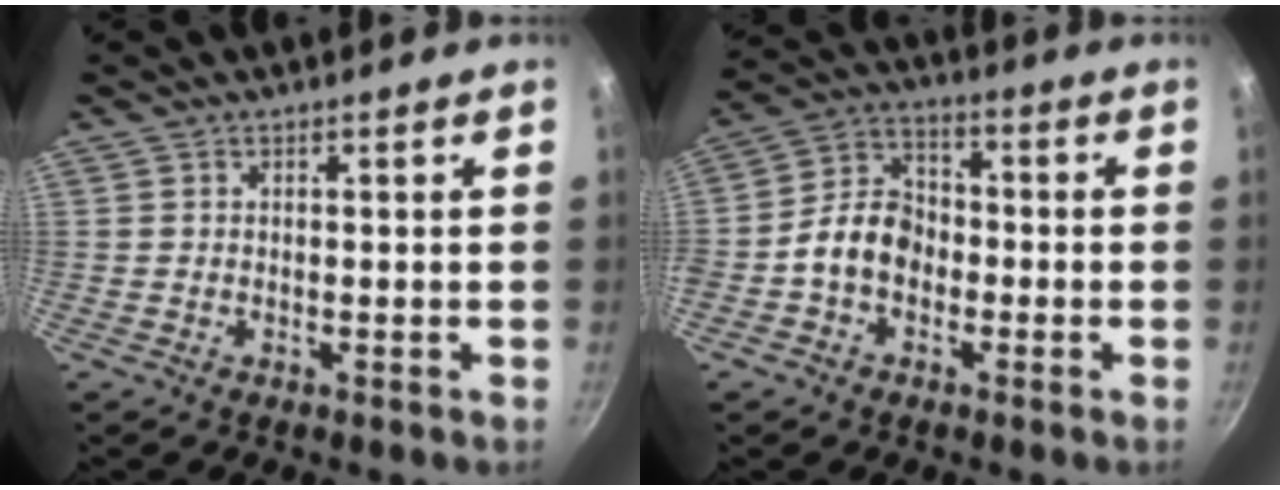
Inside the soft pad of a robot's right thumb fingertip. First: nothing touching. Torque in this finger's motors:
{"motor_torque": [1.03, 1.25, 1.03, -0.37, 0.04]}